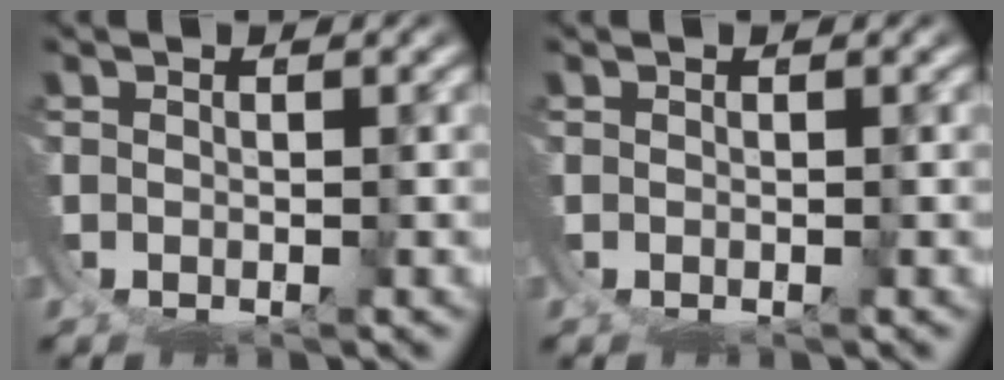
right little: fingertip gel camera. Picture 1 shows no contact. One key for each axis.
{"total": 0.0}